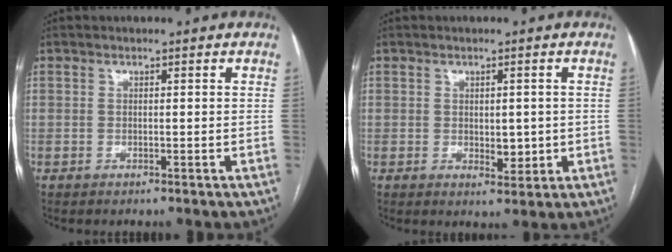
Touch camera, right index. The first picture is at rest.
{"total": 3.2, "force": [-0.1, 1.8, 2.7], "torque": [-0.036, -0.003, 0.008]}